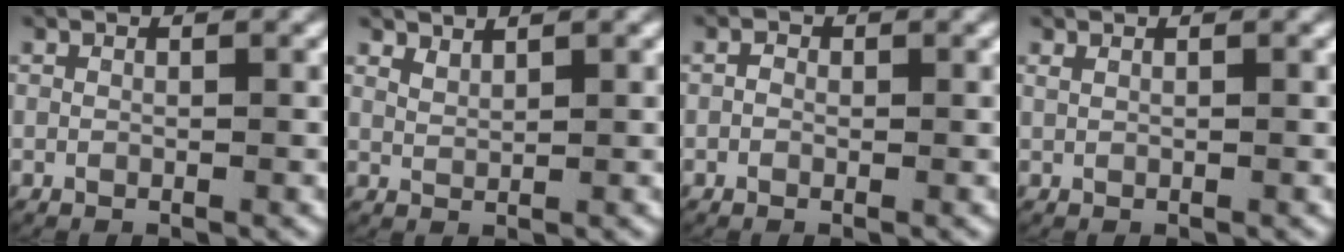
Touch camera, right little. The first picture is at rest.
{"total": 1.4, "force": [1.4, 0.2, 0.3], "torque": [-0.011, -0.003, 0.031]}
{"total": 0.6, "force": [-0.1, 0.5, 0.3], "torque": [-0.006, -0.004, -0.002]}
{"total": 0.6, "force": [0.4, 0.1, 0.4], "torque": [-0.010, 0.000, 0.011]}